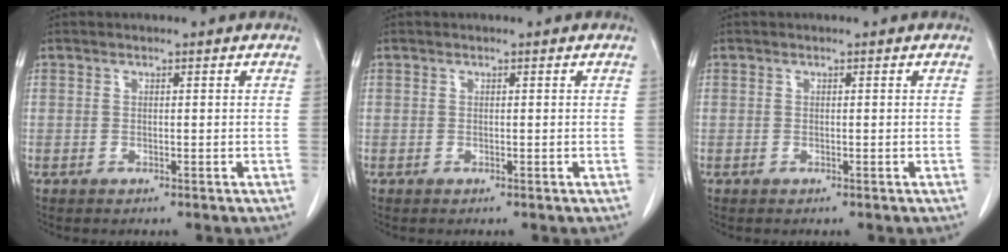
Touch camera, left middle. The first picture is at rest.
{"total": 0.0}
{"total": 0.0}